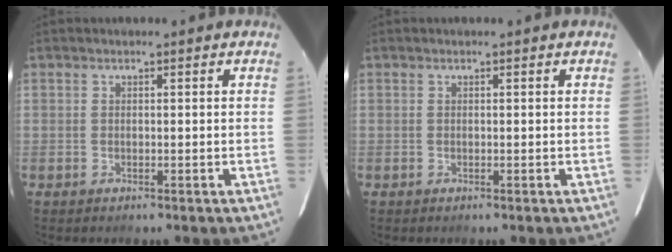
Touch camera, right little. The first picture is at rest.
{"total": 0.0}